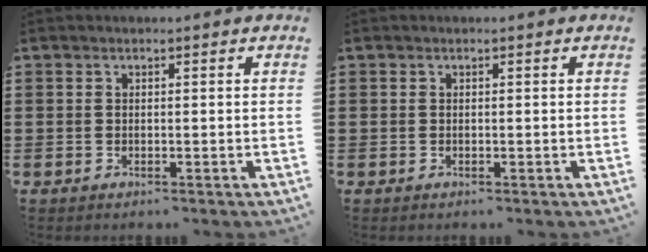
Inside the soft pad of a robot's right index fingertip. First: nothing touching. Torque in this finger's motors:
{"motor_torque": [0.08, 0.08, 0.00, 0.00]}